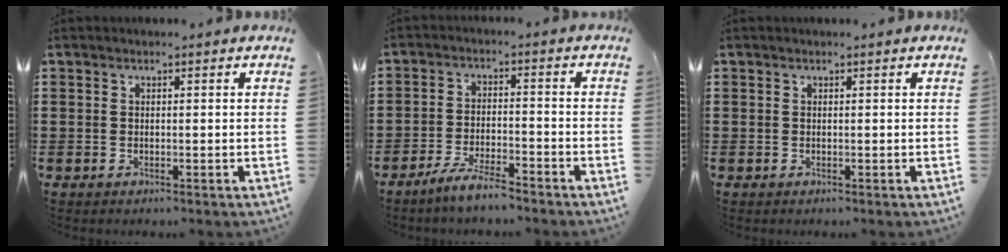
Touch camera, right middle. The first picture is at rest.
{"total": 5.1, "force": [-4.6, 0.5, 2.2], "torque": [-0.049, -0.002, -0.090]}
{"total": 0.0}